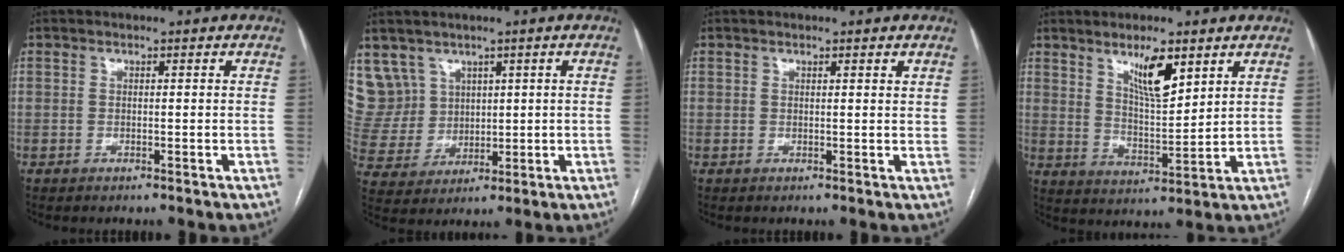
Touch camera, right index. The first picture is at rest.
{"total": 8.6, "force": [4.7, 7.1, 0.1], "torque": [-0.015, 0.033, 0.113]}
{"total": 1.1, "force": [0.9, 0.3, 0.6], "torque": [-0.007, 0.000, 0.010]}
{"total": 7.0, "force": [4.2, -0.3, 5.6], "torque": [-0.101, -0.018, 0.079]}